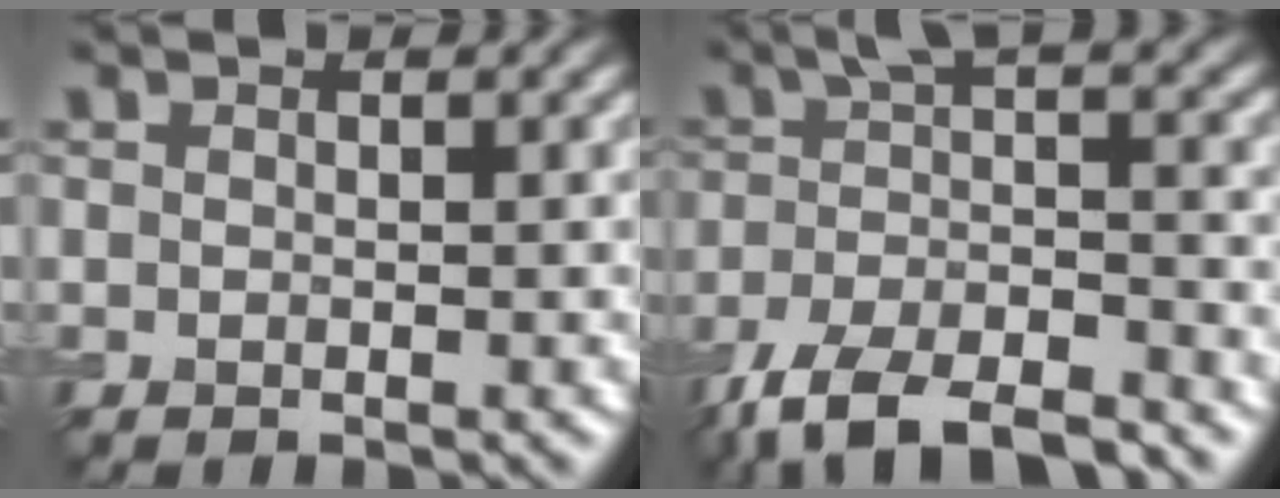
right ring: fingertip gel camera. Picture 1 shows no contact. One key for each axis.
{"total": 8.7, "fx": -5.8, "fy": 2.2, "fz": 6.1, "tx": -0.107, "ty": -0.006, "tz": -0.111}